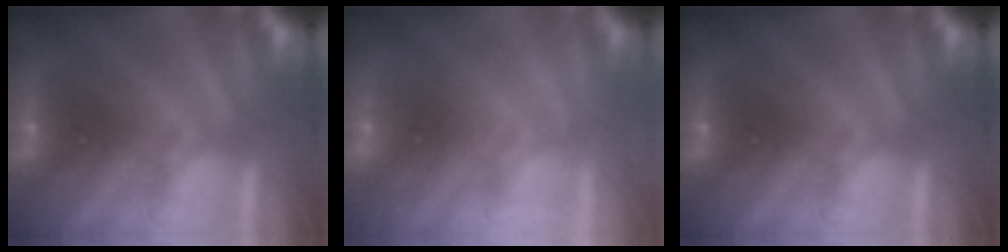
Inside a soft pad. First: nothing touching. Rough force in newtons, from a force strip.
{"total": 2.3}
{"total": 0.0}